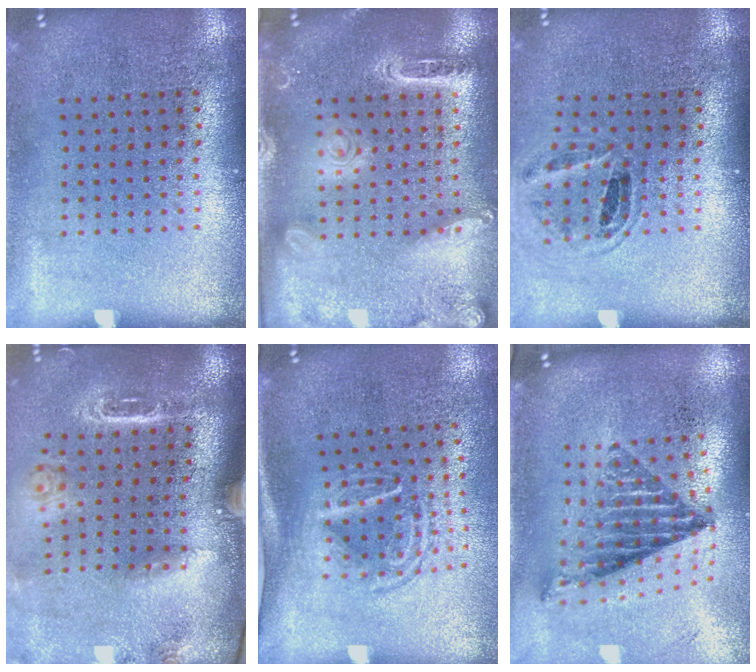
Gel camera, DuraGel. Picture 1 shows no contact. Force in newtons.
{"total": 2.3, "press": 2.0, "slide": 1.2}
{"total": 0.9, "press": 0.9, "slide": 0.3}
{"total": 2.2, "press": 1.9, "slide": 1.0}
{"total": 1.6, "press": 1.2, "slide": 1.1}
{"total": 1.3, "press": 1.1, "slide": 0.7}